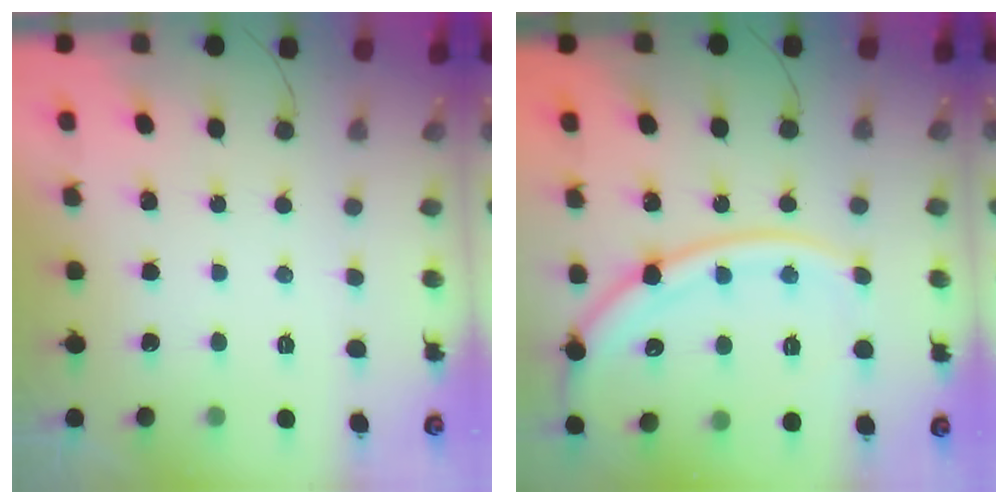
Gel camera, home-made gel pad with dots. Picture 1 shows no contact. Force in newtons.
{"total": 16.7, "press": 16.6, "slide": 1.8}